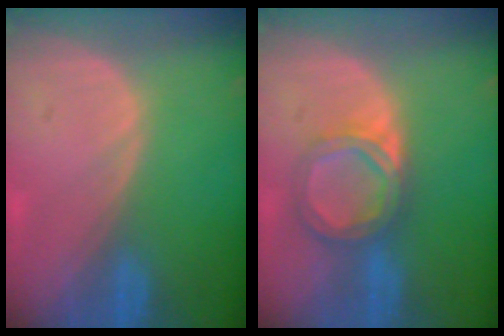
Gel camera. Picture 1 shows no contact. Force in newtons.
{"total": 5.6, "press": 5.3, "slide": 2.0}